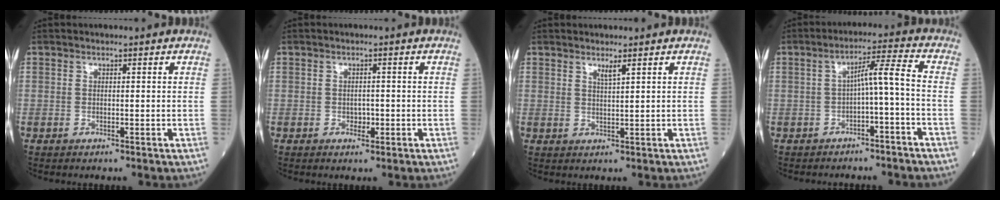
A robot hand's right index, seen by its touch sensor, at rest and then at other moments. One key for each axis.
{"total": 1.5, "fx": -0.4, "fy": 1.0, "fz": 1.0, "tx": -0.011, "ty": 0.002, "tz": -0.002}
{"total": 1.6, "fx": 1.2, "fy": -0.1, "fz": 1.1, "tx": -0.022, "ty": -0.007, "tz": 0.023}
{"total": 5.0, "fx": -1.5, "fy": 0.0, "fz": 4.8, "tx": -0.077, "ty": 0.023, "tz": -0.021}